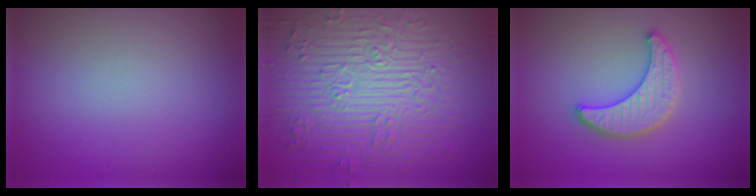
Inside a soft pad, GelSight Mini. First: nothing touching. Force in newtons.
{"total": 9.2, "press": 6.8, "slide": 6.2}
{"total": 4.0, "press": 4.0, "slide": 0.7}